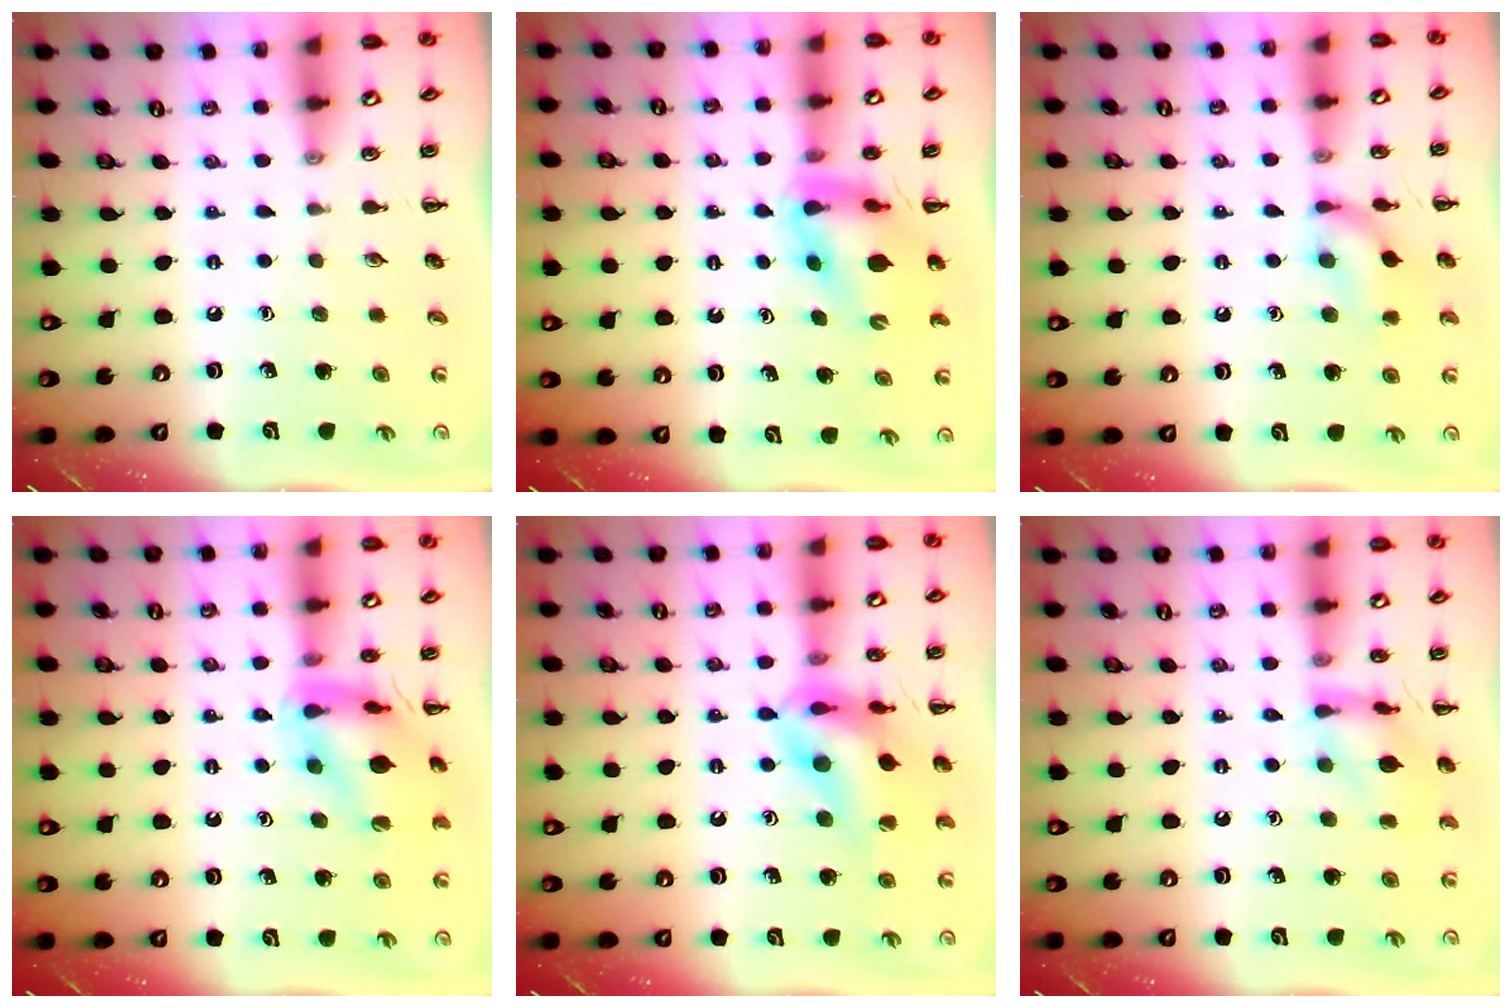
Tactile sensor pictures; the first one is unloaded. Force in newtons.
{"total": 10.0, "press": 9.6, "slide": 2.9}
{"total": 11.0, "press": 11.0, "slide": 0.6}
{"total": 14.4, "press": 14.3, "slide": 1.0}
{"total": 15.0, "press": 14.8, "slide": 2.8}
{"total": 11.6, "press": 11.5, "slide": 0.9}